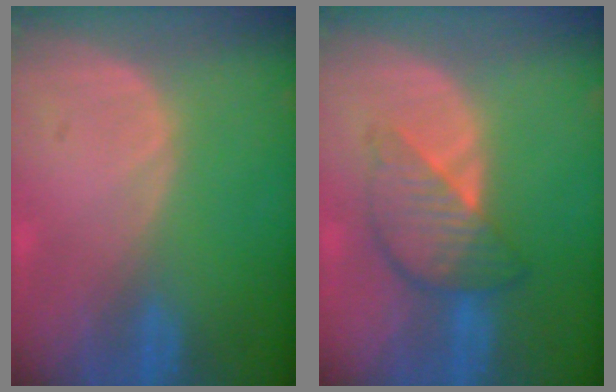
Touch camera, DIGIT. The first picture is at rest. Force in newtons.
{"total": 6.0, "press": 6.0, "slide": 0.4}